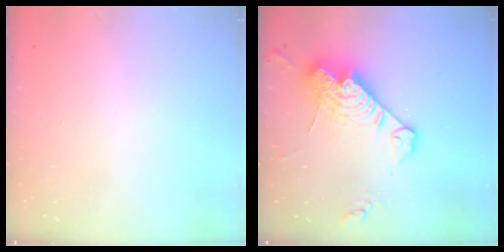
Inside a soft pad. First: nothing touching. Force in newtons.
{"total": 19.0, "press": 18.9, "slide": 1.7}